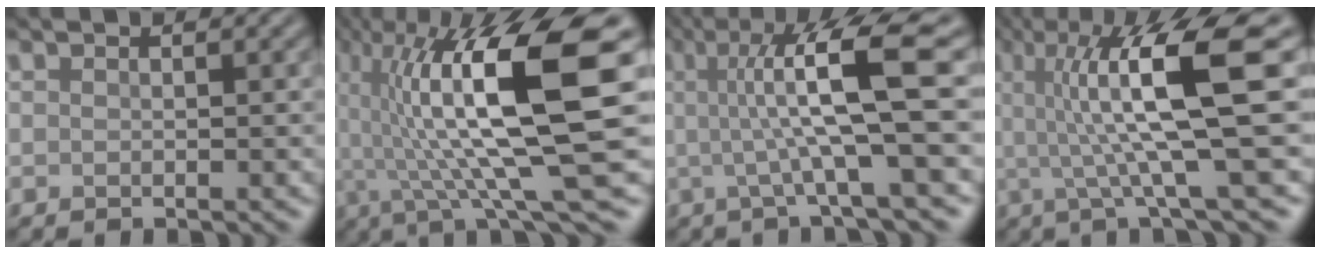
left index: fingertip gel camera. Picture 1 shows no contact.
{"total": 14.9, "force": [2.2, 3.4, 14.4], "torque": [-0.250, 0.012, 0.043]}
{"total": 9.1, "force": [1.1, 1.5, 8.9], "torque": [-0.126, 0.003, 0.017]}
{"total": 11.4, "force": [1.8, 2.2, 11.0], "torque": [-0.170, 0.004, 0.035]}